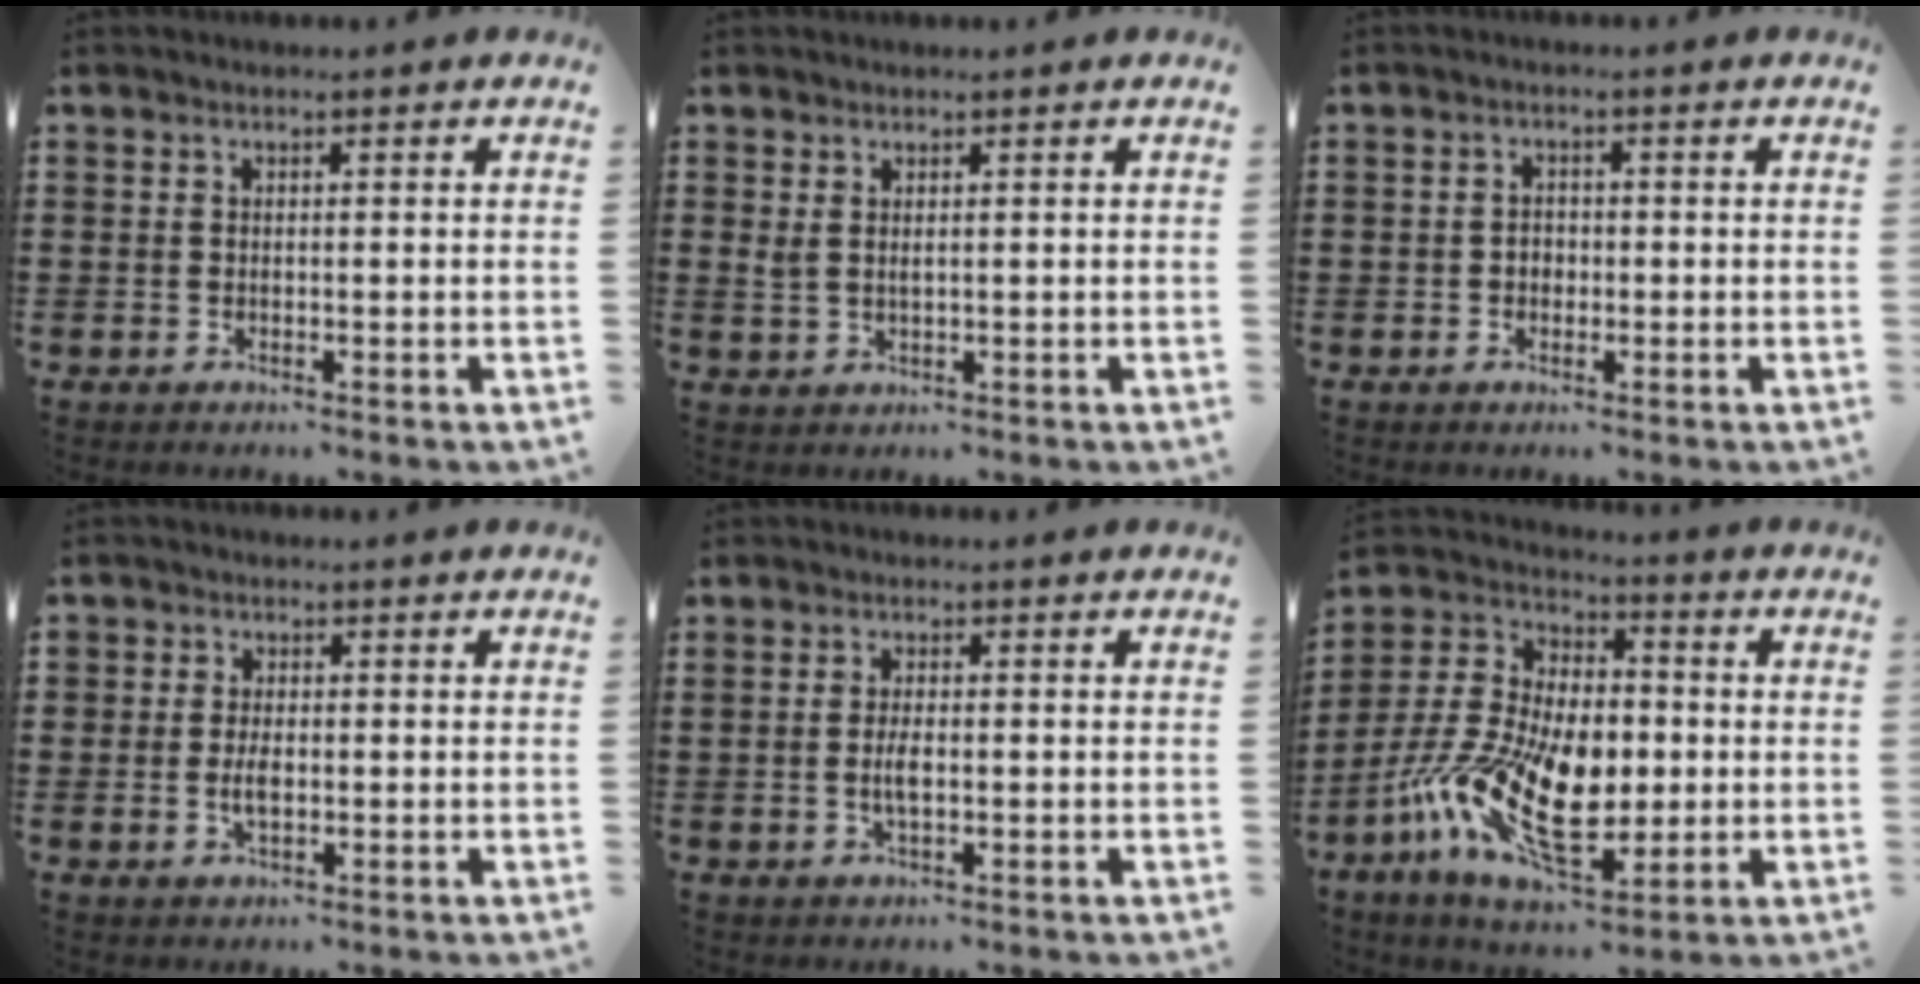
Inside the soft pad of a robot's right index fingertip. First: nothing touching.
{"total": 1.4, "force": [0.7, 0.5, 1.1], "torque": [-0.024, 0.003, 0.012]}
{"total": 1.5, "force": [-0.4, 1.2, 0.8], "torque": [-0.017, 0.003, -0.010]}
{"total": 2.2, "force": [-0.4, 1.4, 1.6], "torque": [-0.031, -0.001, -0.005]}
{"total": 2.8, "force": [-0.3, 0.9, 2.6], "torque": [-0.057, -0.006, -0.006]}
{"total": 15.0, "force": [-3.4, 8.0, 12.2], "torque": [-0.292, -0.006, -0.066]}